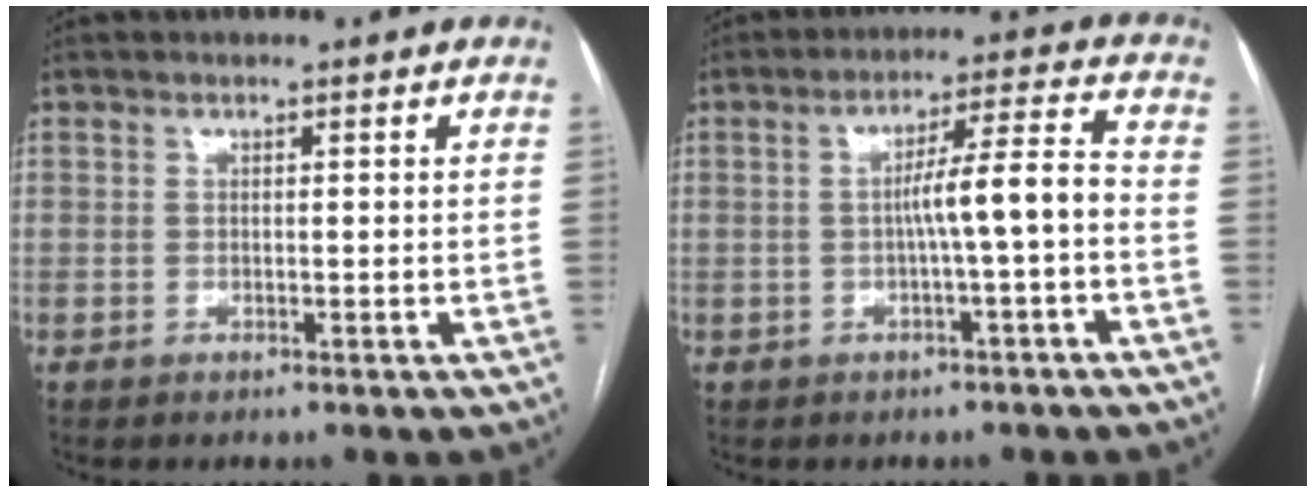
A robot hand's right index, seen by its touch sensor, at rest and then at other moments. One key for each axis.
{"total": 6.8, "fx": -1.3, "fy": -0.3, "fz": 6.7, "tx": -0.108, "ty": 0.019, "tz": -0.018}